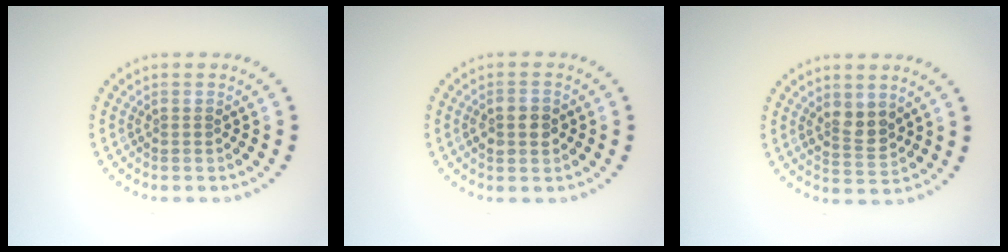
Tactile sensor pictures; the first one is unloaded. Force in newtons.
{"total": 2.8, "press": 2.8, "slide": 0.1}
{"total": 2.6, "press": 2.5, "slide": 0.9}